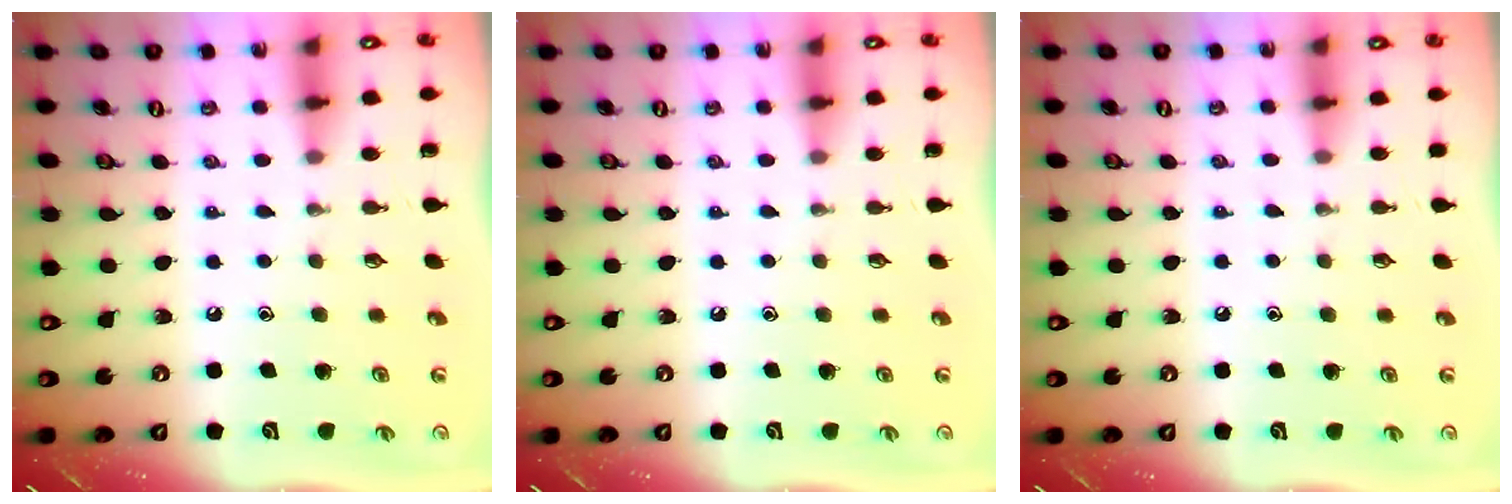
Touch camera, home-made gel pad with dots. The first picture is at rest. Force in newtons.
{"total": 0.0}
{"total": 3.0, "press": 2.9, "slide": 0.5}